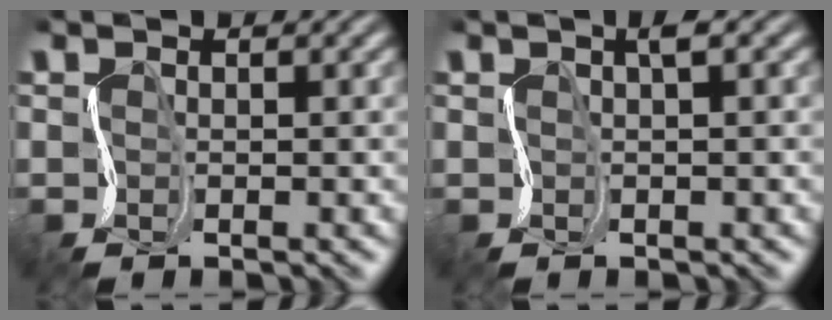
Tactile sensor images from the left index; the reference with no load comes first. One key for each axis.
{"total": 1.0, "fx": 0.7, "fy": -0.5, "fz": 0.6, "tx": -0.019, "ty": 0.006, "tz": 0.010}